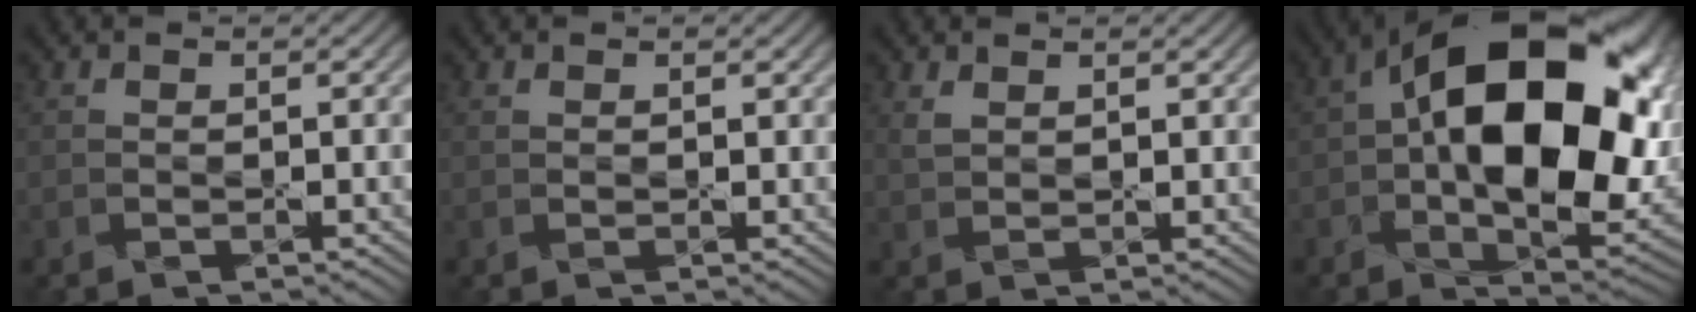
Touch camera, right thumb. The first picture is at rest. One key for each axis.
{"total": 0.8, "fx": 0.5, "fy": 0.5, "fz": 0.4, "tx": -0.010, "ty": -0.002, "tz": 0.011}
{"total": 2.0, "fx": 1.3, "fy": 1.0, "fz": 1.0, "tx": -0.031, "ty": -0.003, "tz": 0.030}
{"total": 20.3, "fx": 2.6, "fy": 11.4, "fz": 16.5, "tx": -0.276, "ty": -0.010, "tz": 0.047}